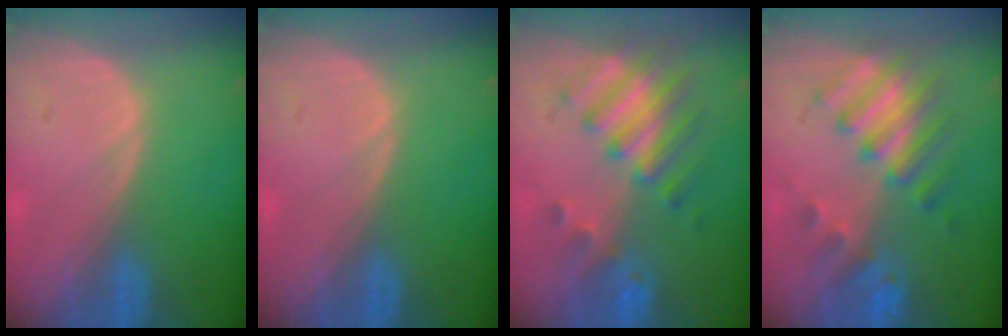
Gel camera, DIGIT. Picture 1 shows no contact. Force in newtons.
{"total": 0.0}
{"total": 8.3, "press": 7.2, "slide": 4.0}
{"total": 7.4, "press": 7.3, "slide": 1.1}